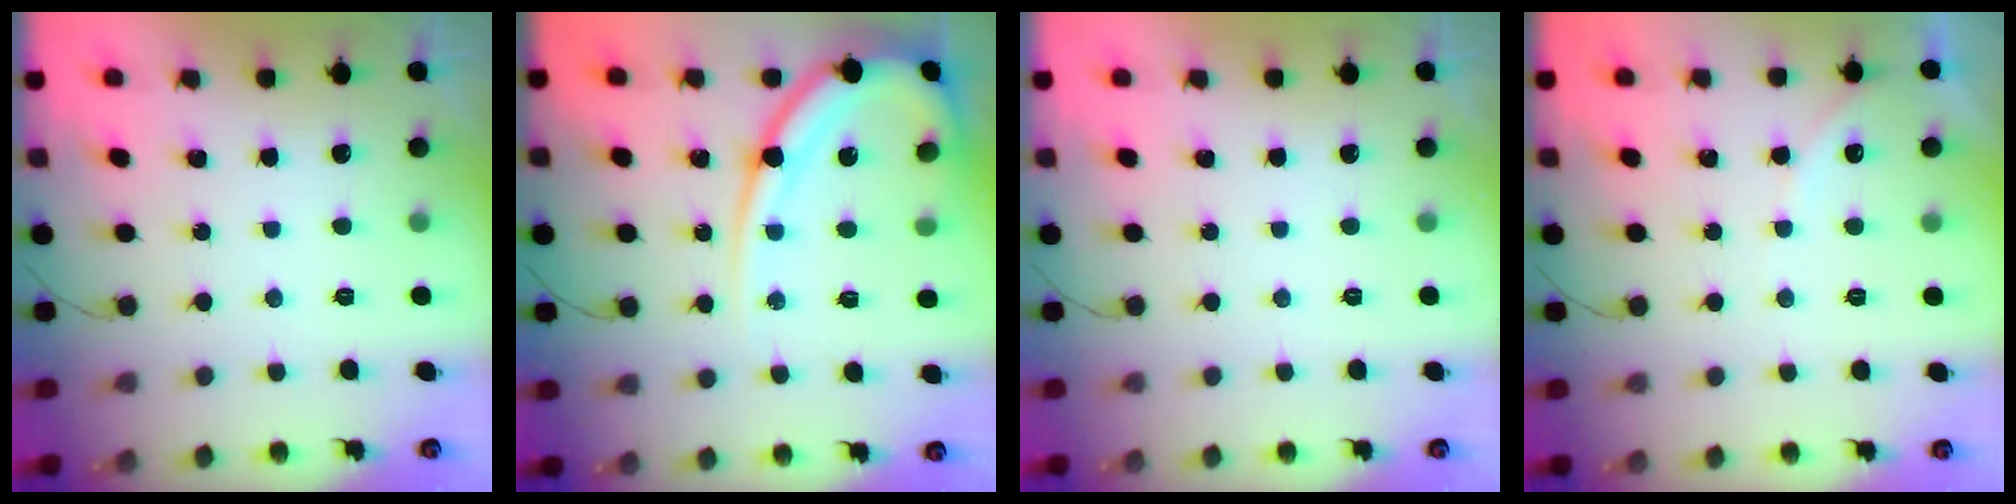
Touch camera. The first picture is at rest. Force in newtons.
{"total": 14.4, "press": 14.3, "slide": 1.1}
{"total": 0.0}
{"total": 4.3, "press": 4.3, "slide": 0.7}